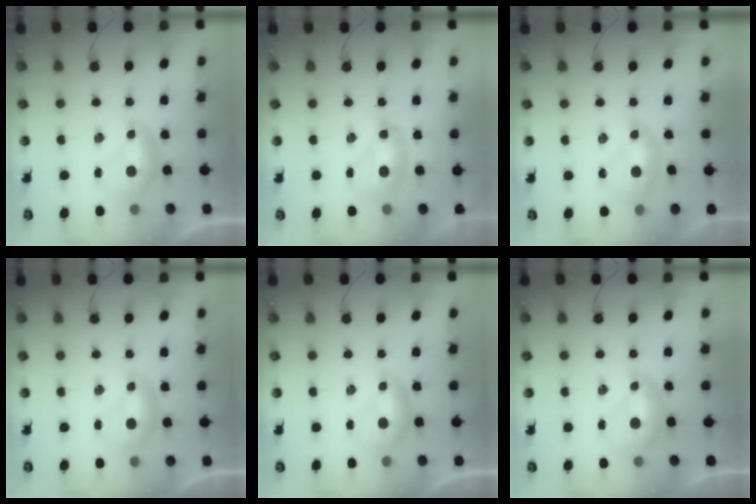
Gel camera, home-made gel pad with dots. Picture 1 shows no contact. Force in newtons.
{"total": 2.8, "press": 2.8, "slide": 0.1}
{"total": 1.8, "press": 1.7, "slide": 0.7}
{"total": 0.0}
{"total": 0.0}
{"total": 1.6, "press": 1.5, "slide": 0.2}